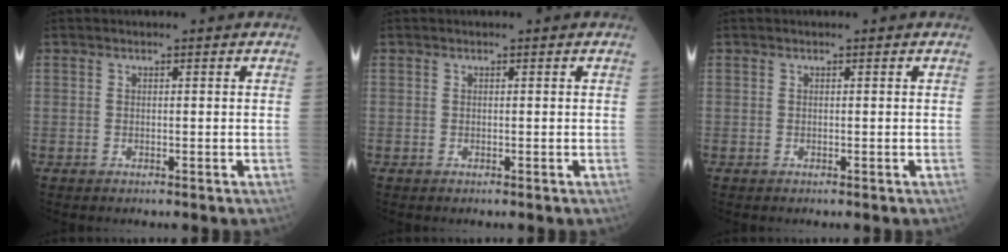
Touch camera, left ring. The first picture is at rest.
{"total": 0.0}
{"total": 0.0}